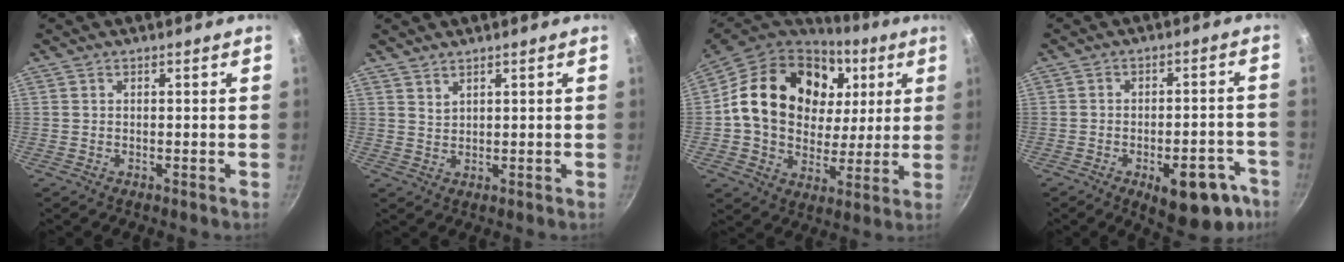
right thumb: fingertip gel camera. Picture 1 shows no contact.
{"total": 1.7, "force": [1.5, 0.5, 0.6], "torque": [-0.007, -0.008, 0.031]}
{"total": 24.6, "force": [6.8, 18.5, 14.7], "torque": [-0.236, 0.007, 0.115]}
{"total": 14.0, "force": [-6.9, 6.7, 10.2], "torque": [-0.077, 0.037, -0.079]}